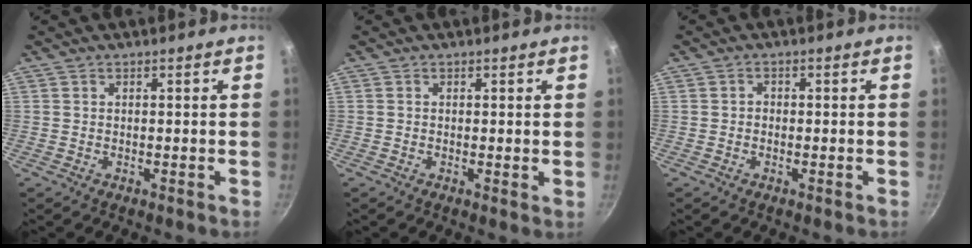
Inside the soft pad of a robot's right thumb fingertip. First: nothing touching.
{"total": 0.6, "force": [0.2, 0.3, 0.6], "torque": [-0.007, -0.005, -0.001]}
{"total": 1.1, "force": [-0.3, 0.9, 0.5], "torque": [-0.006, 0.005, -0.007]}